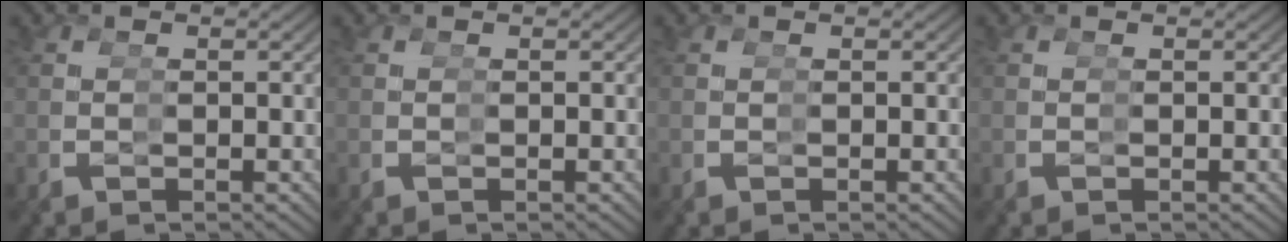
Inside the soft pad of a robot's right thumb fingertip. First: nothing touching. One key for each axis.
{"total": 0.0}
{"total": 0.0}
{"total": 0.0}